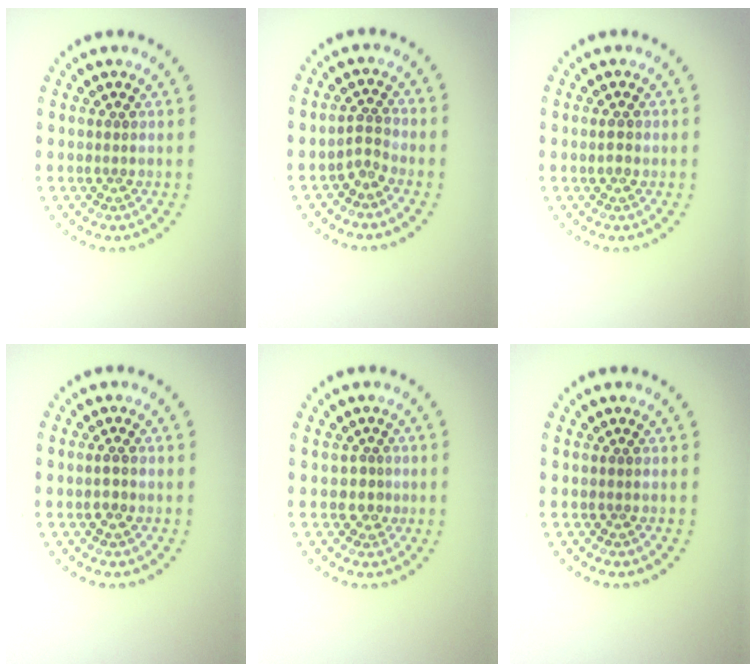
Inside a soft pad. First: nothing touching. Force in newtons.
{"total": 1.6, "press": 1.0, "slide": 1.2}
{"total": 0.9, "press": 0.9, "slide": 0.2}
{"total": 1.2, "press": 1.0, "slide": 0.5}
{"total": 1.5, "press": 1.2, "slide": 1.0}
{"total": 0.0}